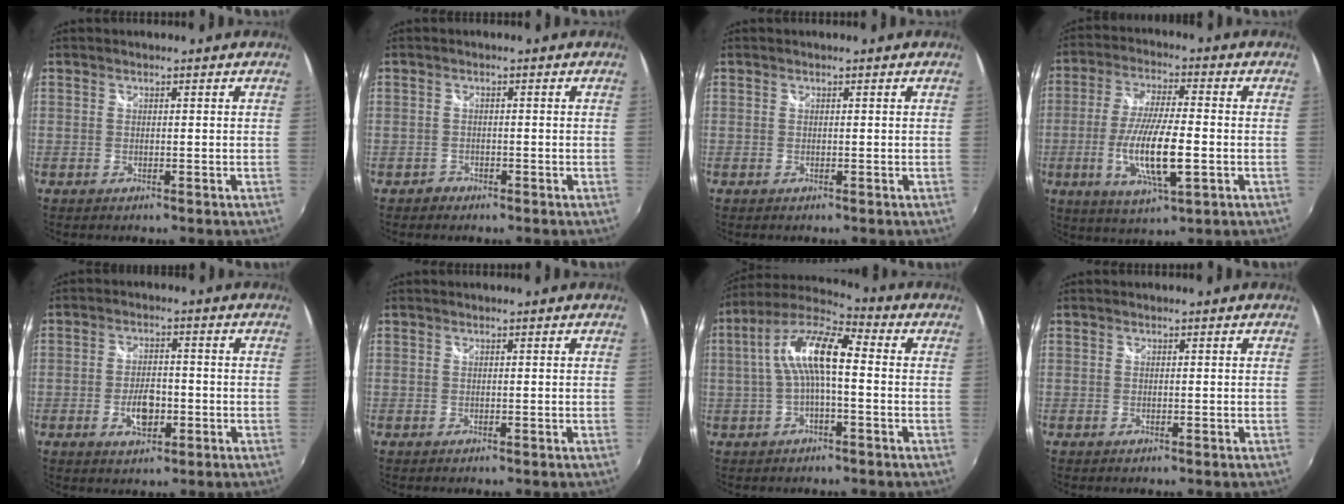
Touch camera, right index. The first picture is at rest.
{"total": 1.7, "force": [-1.1, 1.3, -0.2], "torque": [0.001, 0.004, -0.019]}
{"total": 0.0}
{"total": 12.9, "force": [-3.2, 2.8, 12.2], "torque": [-0.241, -0.014, -0.057]}
{"total": 5.9, "force": [-1.9, 3.1, 4.6], "torque": [-0.094, -0.002, -0.030]}
{"total": 0.0}
{"total": 11.3, "force": [0.2, 3.4, 10.8], "torque": [-0.212, 0.025, -0.001]}
{"total": 0.0}